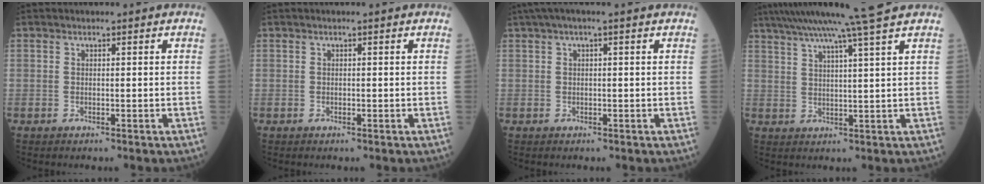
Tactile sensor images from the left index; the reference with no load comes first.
{"total": 0.0}
{"total": 3.7, "force": [2.3, 0.1, 2.8], "torque": [-0.055, 0.035, 0.039]}
{"total": 12.4, "force": [9.9, -2.1, 7.2], "torque": [-0.120, 0.008, 0.141]}